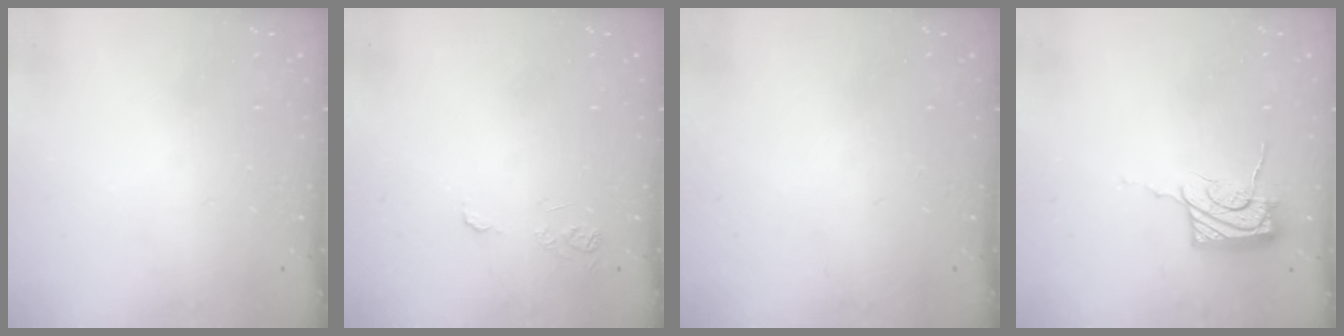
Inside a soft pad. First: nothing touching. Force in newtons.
{"total": 7.2, "press": 7.2, "slide": 0.7}
{"total": 0.0}
{"total": 12.2, "press": 12.0, "slide": 1.8}